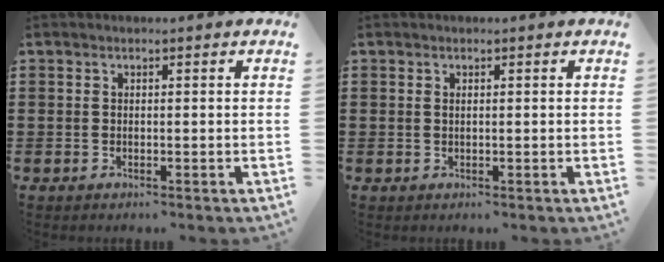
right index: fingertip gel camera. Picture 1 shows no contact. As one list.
[{"total": 0.5, "force": [0.2, 0.3, 0.4], "torque": [-0.010, 0.001, 0.003]}]